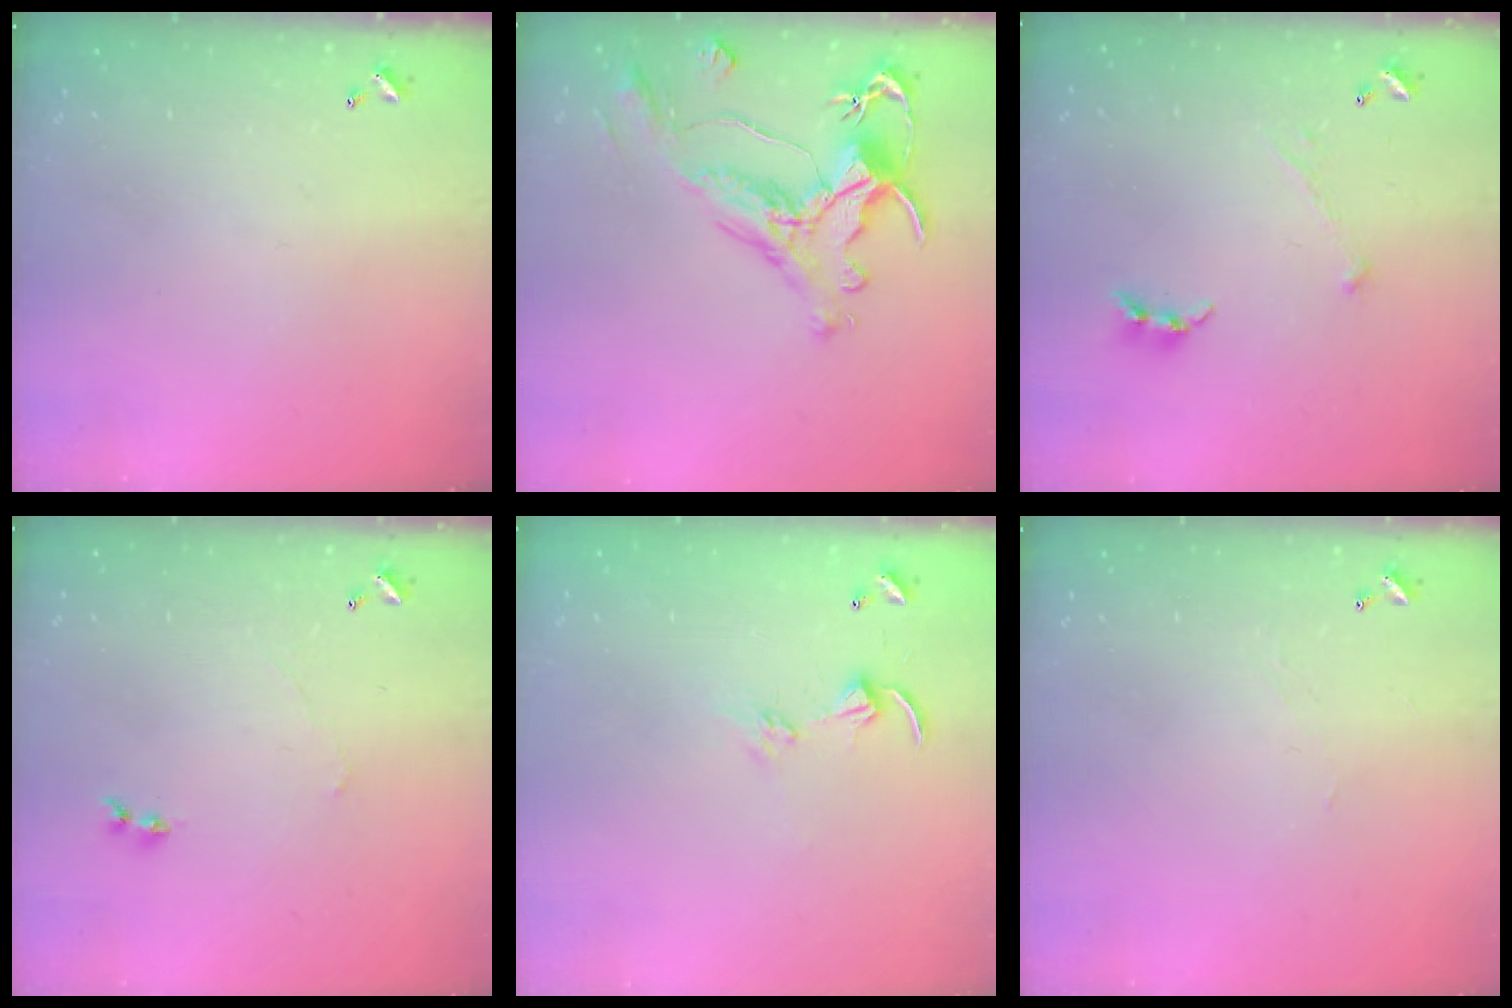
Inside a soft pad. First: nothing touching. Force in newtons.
{"total": 1.5, "press": 0.7, "slide": 1.3}
{"total": 0.0}
{"total": 0.7, "press": 0.1, "slide": 0.7}
{"total": 4.4, "press": 4.4, "slide": 0.5}
{"total": 1.7, "press": 1.7, "slide": 0.4}